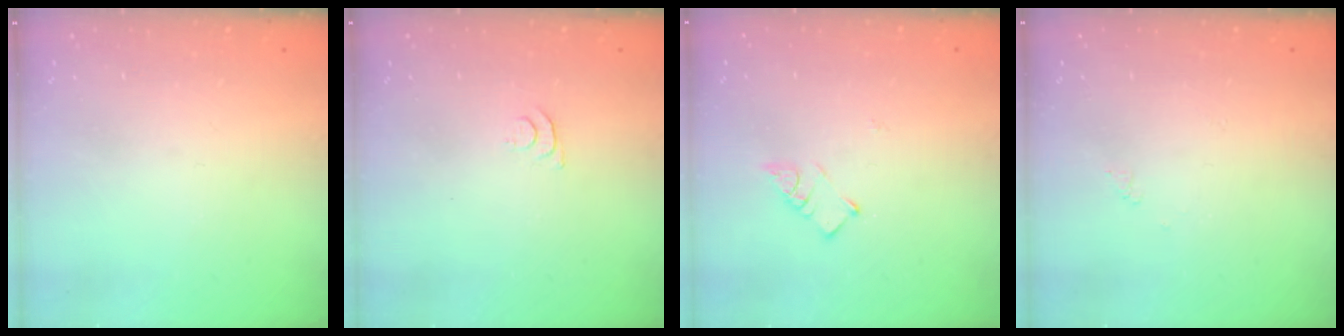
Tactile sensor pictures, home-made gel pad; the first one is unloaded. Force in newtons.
{"total": 4.1, "press": 4.1, "slide": 0.5}
{"total": 3.5, "press": 3.5, "slide": 0.3}
{"total": 2.9, "press": 2.9, "slide": 0.5}